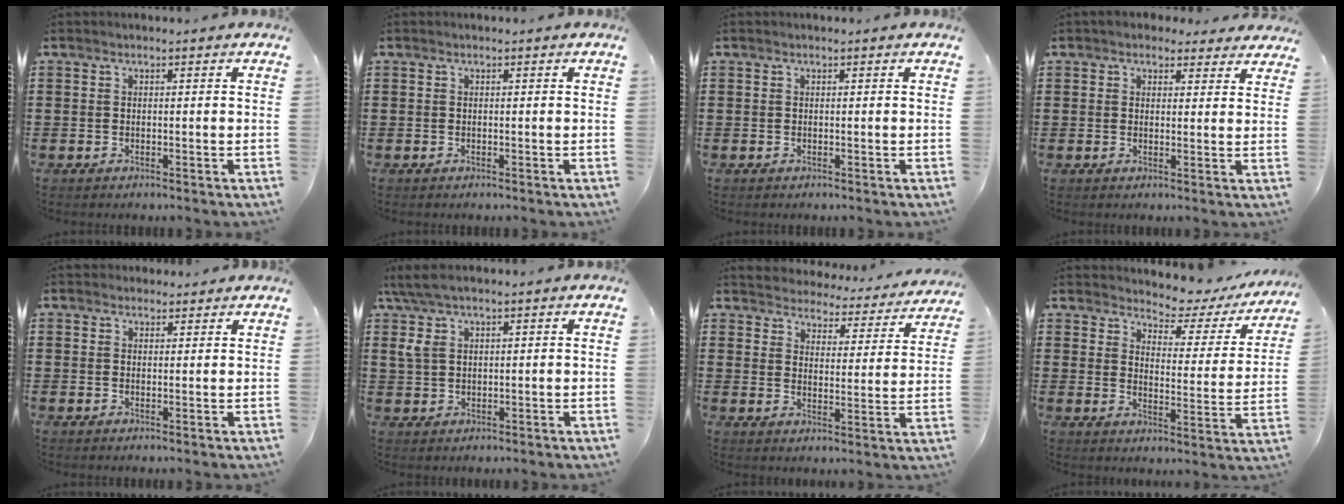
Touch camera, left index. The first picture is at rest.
{"total": 0.0}
{"total": 0.0}
{"total": 2.9, "force": [2.5, 1.3, 0.6], "torque": [-0.012, -0.004, 0.044]}
{"total": 1.7, "force": [1.5, 0.8, -0.1], "torque": [-0.003, 0.005, 0.030]}
{"total": 4.5, "force": [2.4, 1.7, 3.4], "torque": [-0.081, 0.005, 0.041]}
{"total": 3.6, "force": [3.6, 0.2, -0.4], "torque": [-0.018, -0.034, 0.055]}
{"total": 4.1, "force": [4.0, 0.9, 0.8], "torque": [-0.035, -0.033, 0.061]}